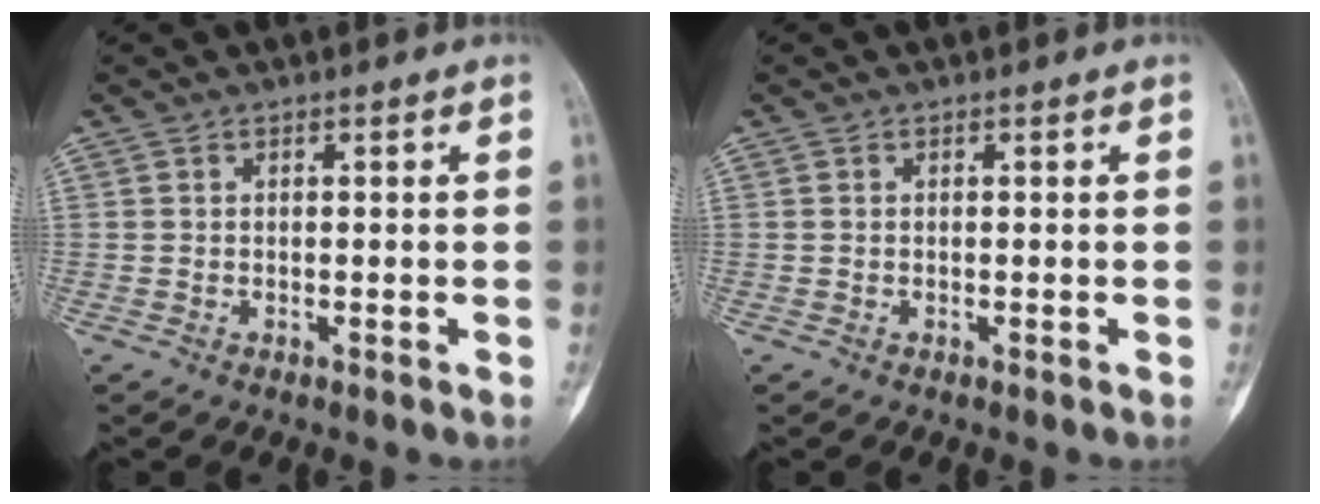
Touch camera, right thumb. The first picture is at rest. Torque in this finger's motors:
{"motor_torque": [-0.33, -0.01, -0.29, 0.23, -0.01]}